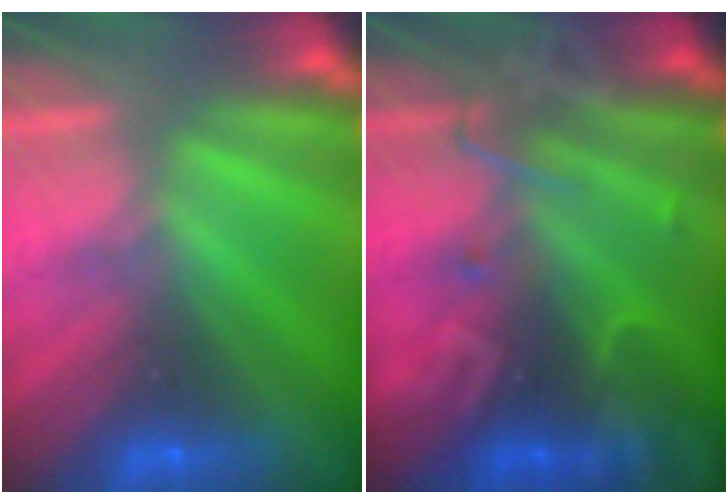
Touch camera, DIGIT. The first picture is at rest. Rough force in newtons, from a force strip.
{"total": 2.7}